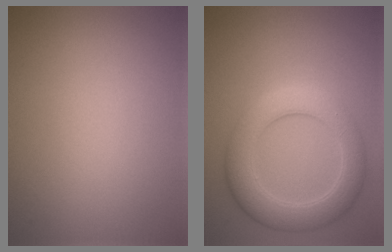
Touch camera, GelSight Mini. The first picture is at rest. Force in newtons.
{"total": 5.3, "press": 5.3, "slide": 0.2}